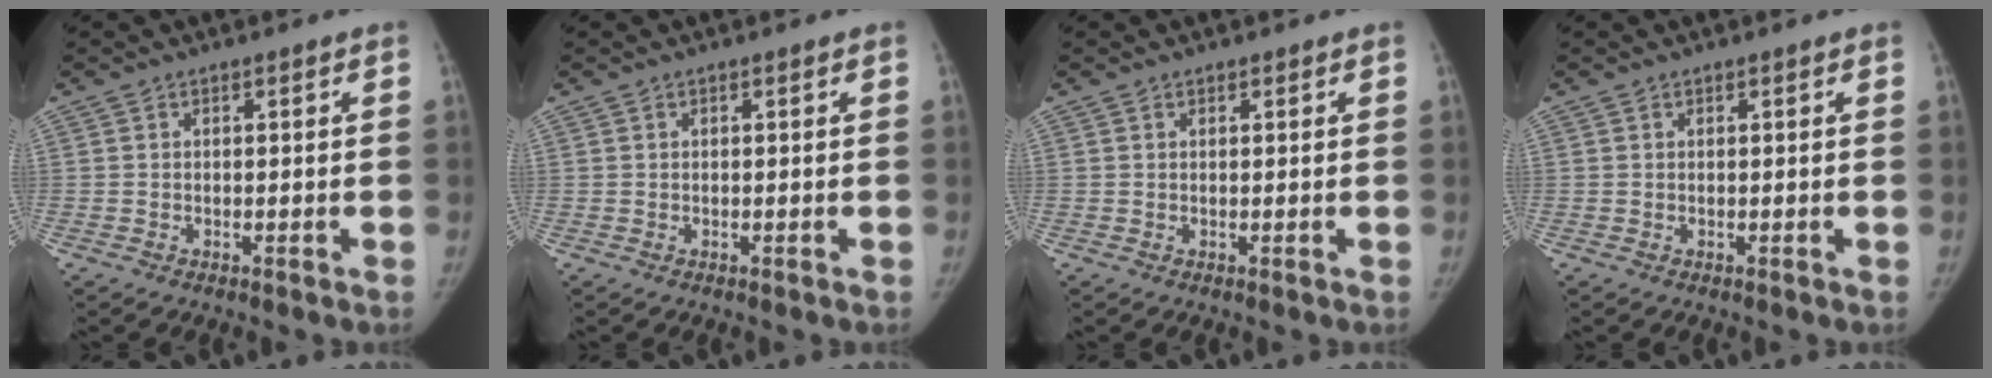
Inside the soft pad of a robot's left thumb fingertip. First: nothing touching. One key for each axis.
{"total": 0.0}
{"total": 0.0}
{"total": 0.0}